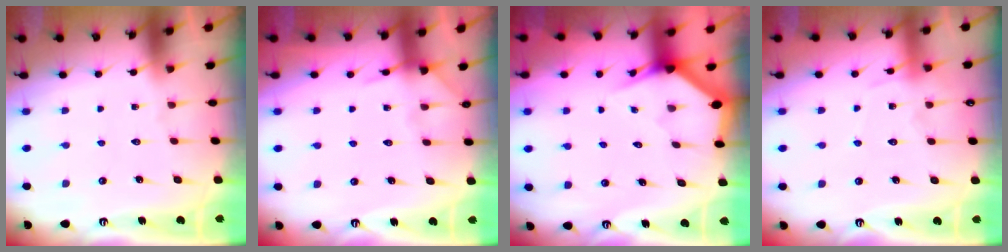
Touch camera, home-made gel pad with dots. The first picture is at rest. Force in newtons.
{"total": 5.6, "press": 5.6, "slide": 0.6}
{"total": 2.7, "press": 2.7, "slide": 0.2}
{"total": 6.2, "press": 6.1, "slide": 0.7}